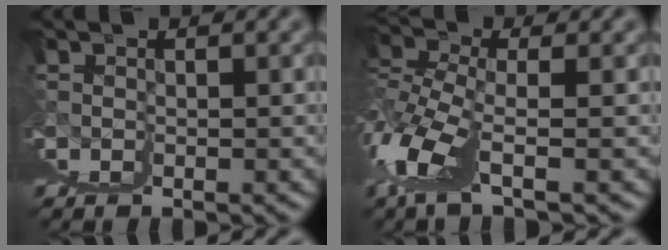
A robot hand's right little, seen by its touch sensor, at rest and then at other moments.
{"total": 6.2, "force": [0.8, -6.1, -0.1], "torque": [0.016, 0.014, 0.023]}